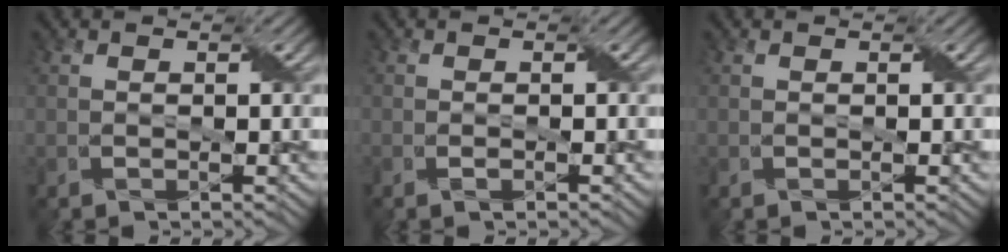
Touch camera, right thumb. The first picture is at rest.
{"total": 0.5, "force": [-0.3, 0.1, 0.4], "torque": [-0.006, 0.001, -0.008]}
{"total": 0.0}